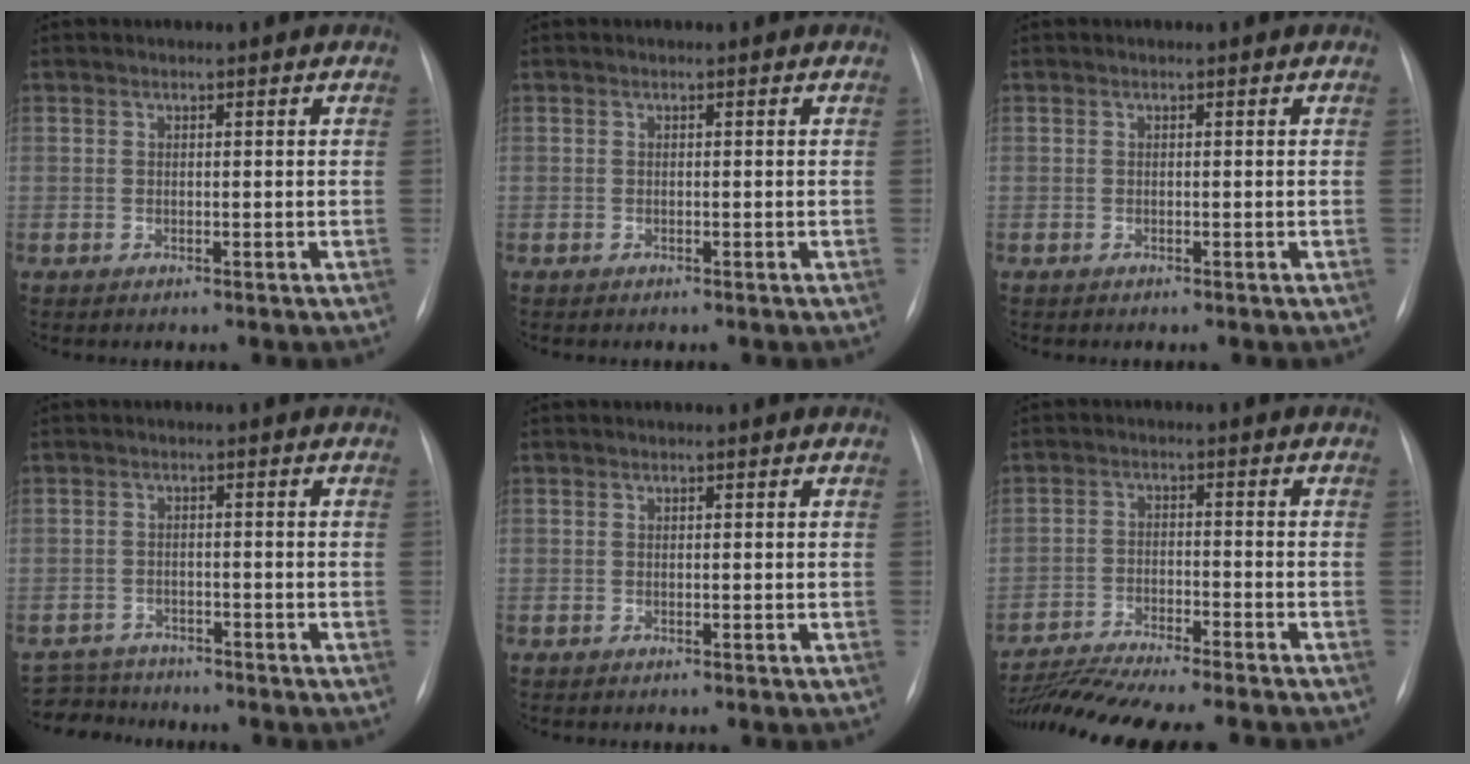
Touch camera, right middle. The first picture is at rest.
{"total": 0.0}
{"total": 0.0}
{"total": 4.6, "force": [-4.4, 1.1, -0.9], "torque": [0.019, -0.005, -0.075]}
{"total": 0.0}
{"total": 15.9, "force": [-14.3, 0.4, 6.9], "torque": [-0.118, -0.021, -0.220]}